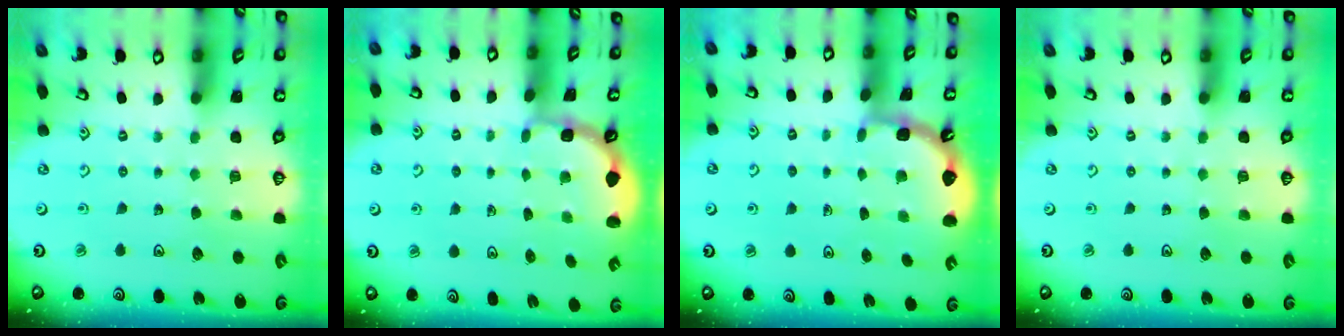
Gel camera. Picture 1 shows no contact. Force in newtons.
{"total": 1.9, "press": 1.5, "slide": 1.1}
{"total": 1.9, "press": 1.9, "slide": 0.2}
{"total": 0.0}